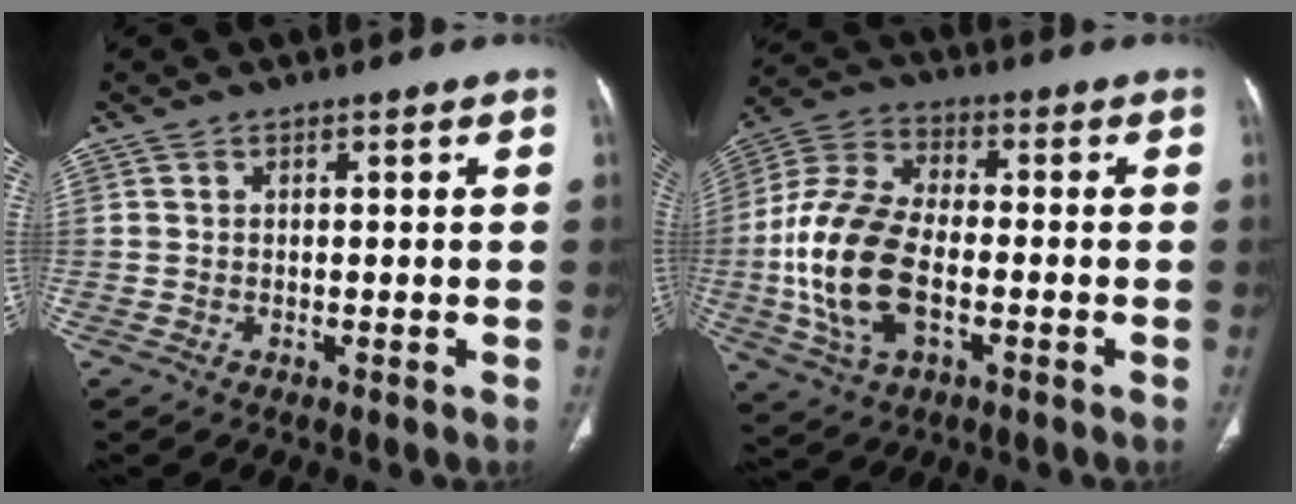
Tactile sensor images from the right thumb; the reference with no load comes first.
{"total": 17.1, "force": [-3.3, 9.7, 13.7], "torque": [-0.287, 0.018, -0.060]}